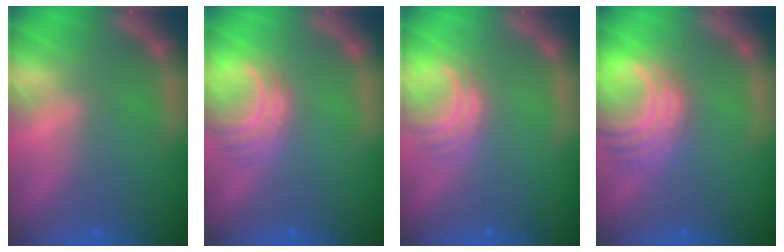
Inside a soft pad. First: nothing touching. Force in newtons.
{"total": 4.0}
{"total": 3.0}
{"total": 6.5}